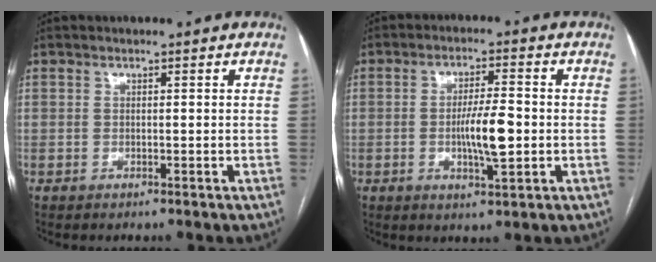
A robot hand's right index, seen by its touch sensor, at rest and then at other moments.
{"total": 6.9, "force": [-1.0, 1.1, 6.8], "torque": [-0.123, -0.004, -0.017]}